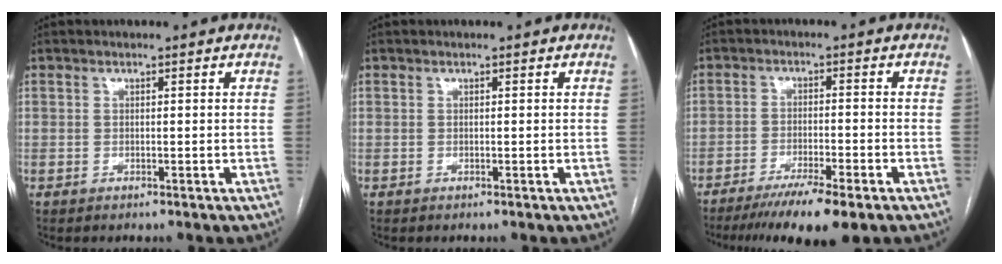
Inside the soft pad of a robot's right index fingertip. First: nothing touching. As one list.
[{"total": 0.0}, {"total": 10.2, "force": [-7.5, 0.5, 6.9], "torque": [-0.104, -0.023, -0.118]}]